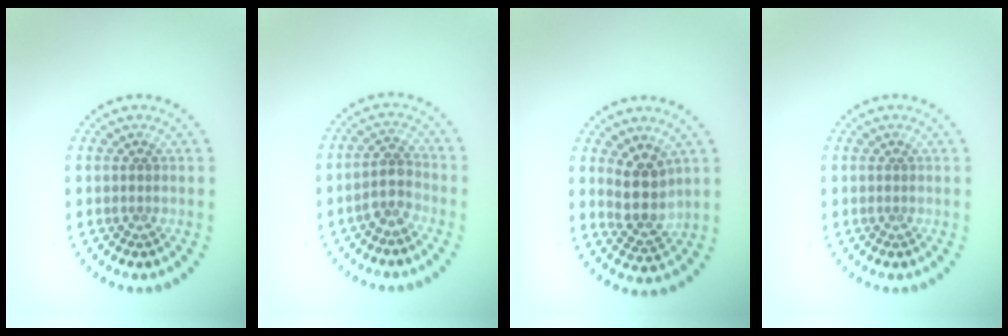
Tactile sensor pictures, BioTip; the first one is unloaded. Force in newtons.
{"total": 2.2, "press": 2.0, "slide": 1.0}
{"total": 3.5, "press": 3.0, "slide": 1.7}
{"total": 0.0}